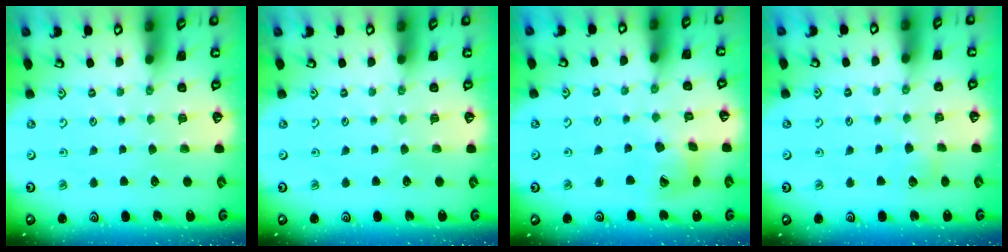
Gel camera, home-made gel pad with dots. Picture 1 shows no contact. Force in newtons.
{"total": 0.0}
{"total": 11.8, "press": 11.7, "slide": 1.5}
{"total": 3.4, "press": 3.4, "slide": 0.4}